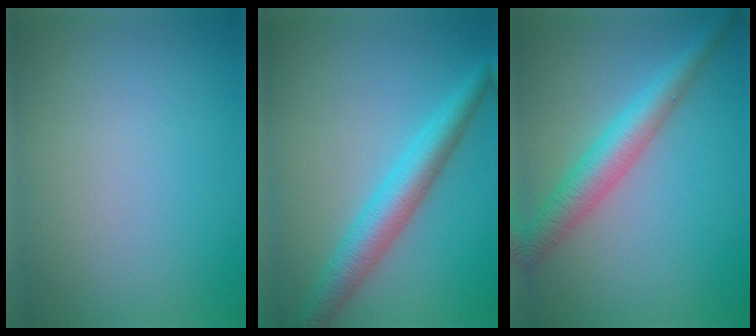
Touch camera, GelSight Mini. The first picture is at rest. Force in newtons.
{"total": 5.0, "press": 5.0, "slide": 0.1}
{"total": 4.8, "press": 4.8, "slide": 0.1}